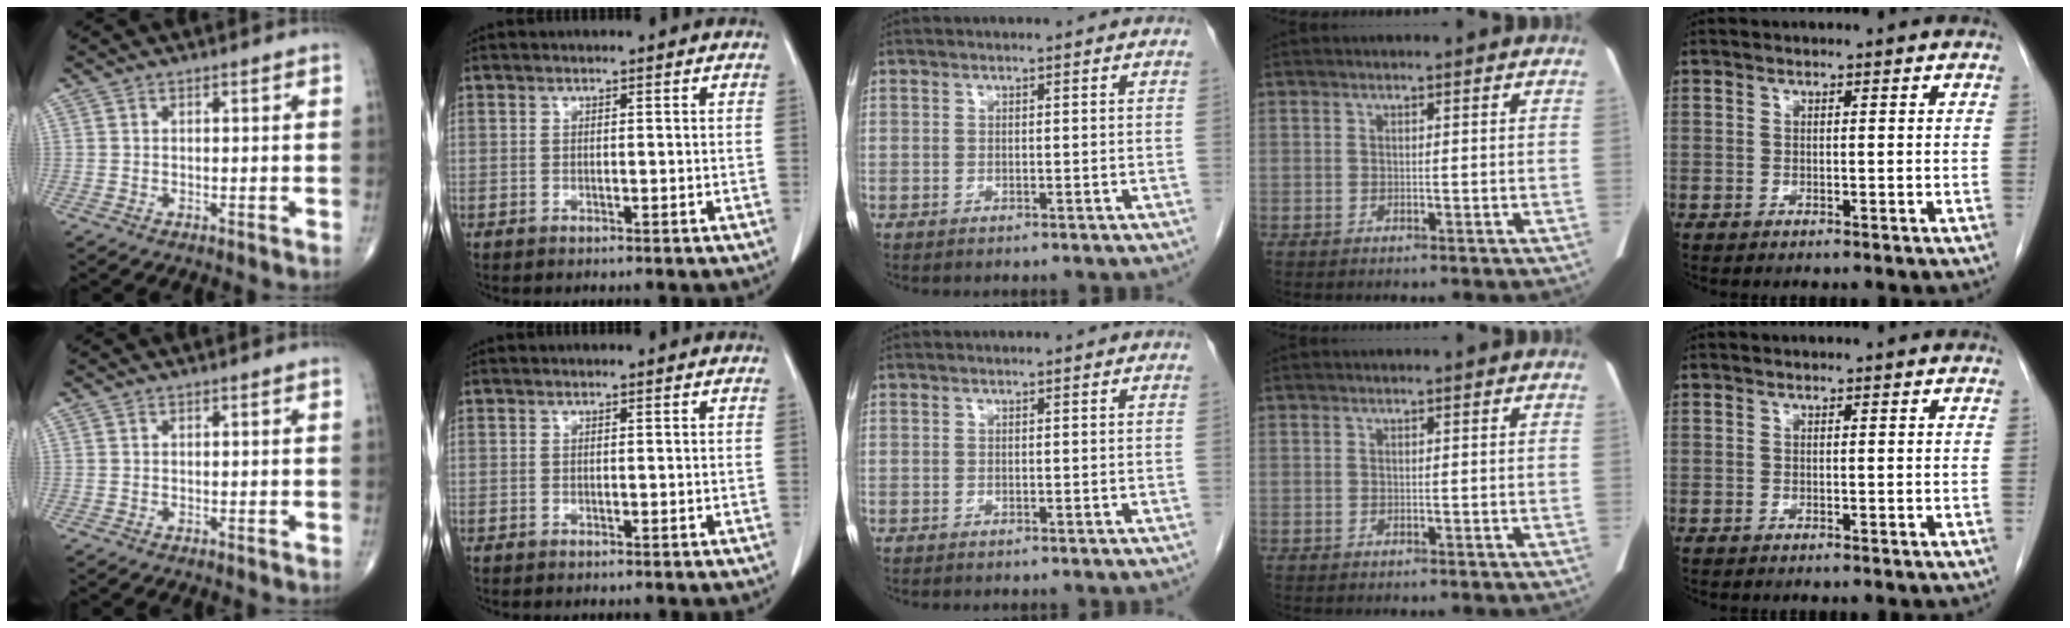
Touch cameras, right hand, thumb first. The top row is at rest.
{}